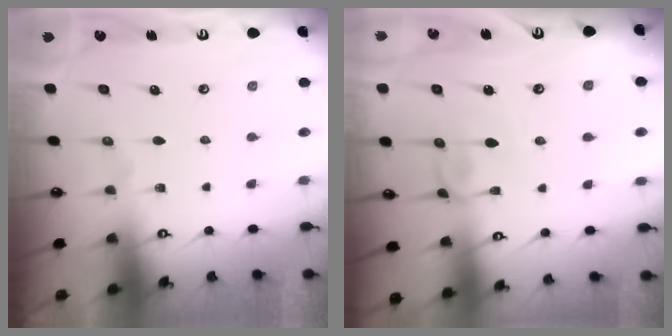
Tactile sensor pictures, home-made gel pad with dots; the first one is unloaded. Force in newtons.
{"total": 3.6, "press": 3.6, "slide": 0.1}